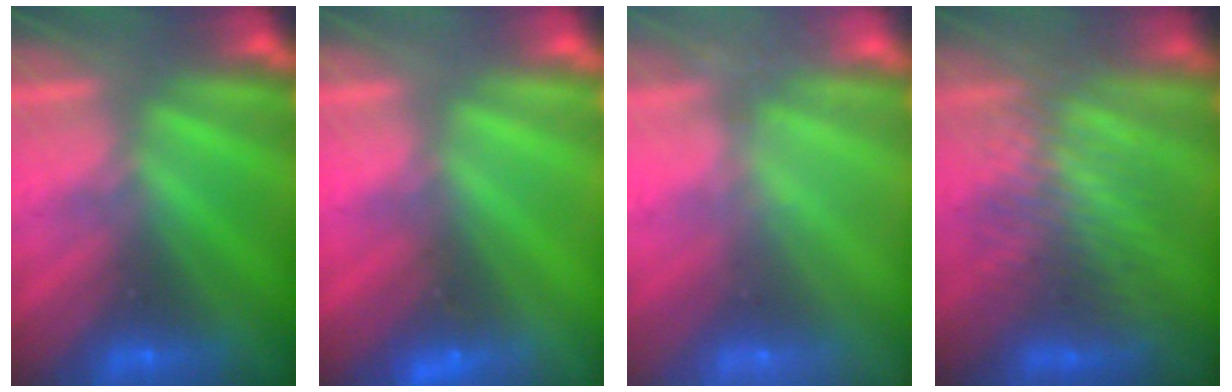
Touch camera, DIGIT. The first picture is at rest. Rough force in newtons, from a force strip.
{"total": 2.3}
{"total": 2.4}
{"total": 3.9}